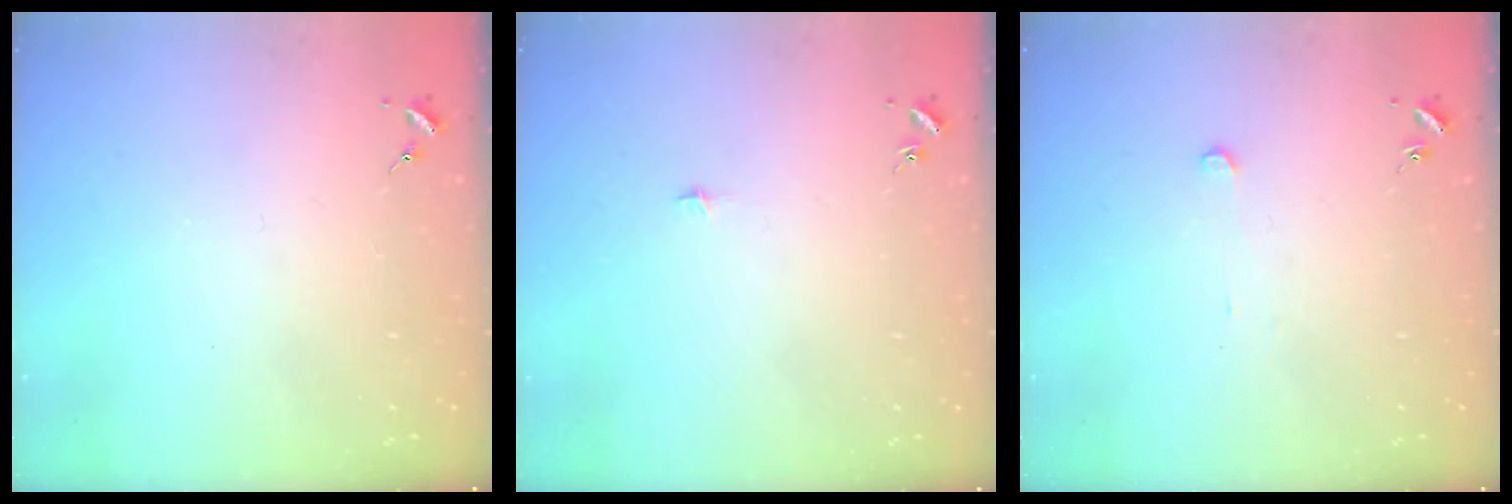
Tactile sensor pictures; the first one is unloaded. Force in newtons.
{"total": 2.6, "press": 2.6, "slide": 0.2}
{"total": 2.4, "press": 2.4, "slide": 0.2}